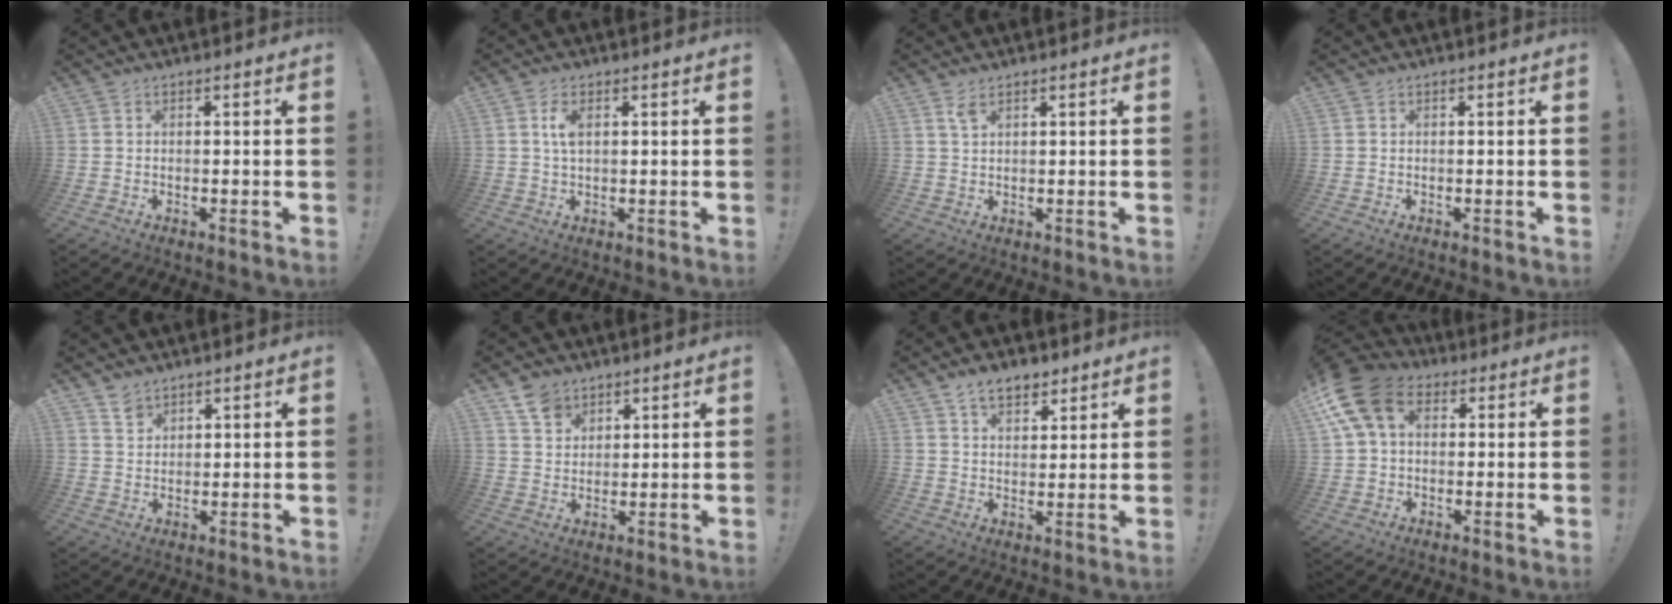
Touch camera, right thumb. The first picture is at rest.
{"total": 3.9, "force": [1.1, 1.9, 3.2], "torque": [-0.058, 0.003, 0.016]}
{"total": 2.8, "force": [1.6, 1.1, 2.0], "torque": [-0.035, -0.002, 0.028]}
{"total": 0.0}
{"total": 4.1, "force": [3.3, 2.2, 0.8], "torque": [-0.010, -0.020, 0.062]}
{"total": 7.4, "force": [5.3, 4.9, 1.7], "torque": [-0.027, -0.033, 0.102]}
{"total": 7.5, "force": [5.3, 4.2, 3.2], "torque": [-0.049, -0.021, 0.099]}
{"total": 15.1, "force": [5.4, 10.2, 9.8], "torque": [-0.191, -0.006, 0.103]}